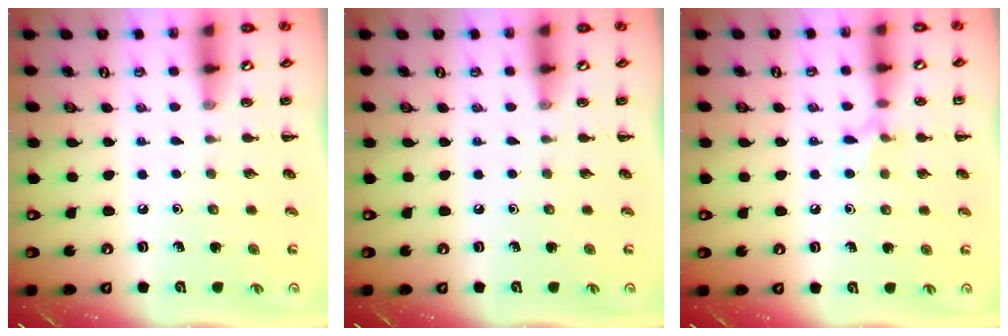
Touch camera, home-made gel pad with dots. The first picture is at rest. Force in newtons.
{"total": 0.0}
{"total": 6.5, "press": 6.3, "slide": 1.9}